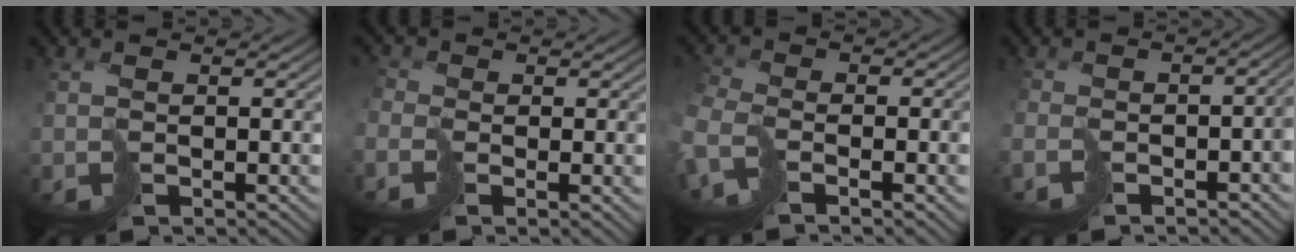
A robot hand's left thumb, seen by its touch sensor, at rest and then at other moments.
{"total": 1.5, "force": [-1.3, 0.8, 0.2], "torque": [-0.005, 0.004, -0.032]}
{"total": 4.4, "force": [-3.5, 1.3, 2.4], "torque": [-0.062, -0.009, -0.073]}
{"total": 4.9, "force": [-3.6, 1.6, 2.9], "torque": [-0.036, -0.015, -0.053]}